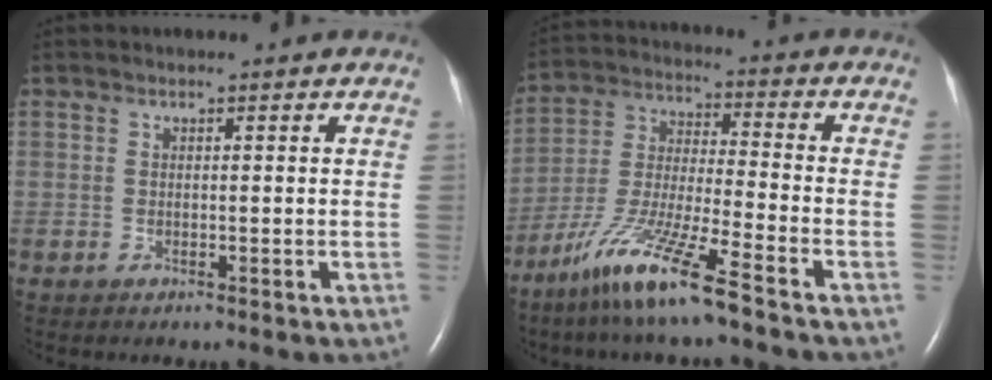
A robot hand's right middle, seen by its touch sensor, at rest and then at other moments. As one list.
[{"total": 13.0, "force": [-8.8, -0.4, 9.6], "torque": [-0.201, -0.033, -0.171]}]